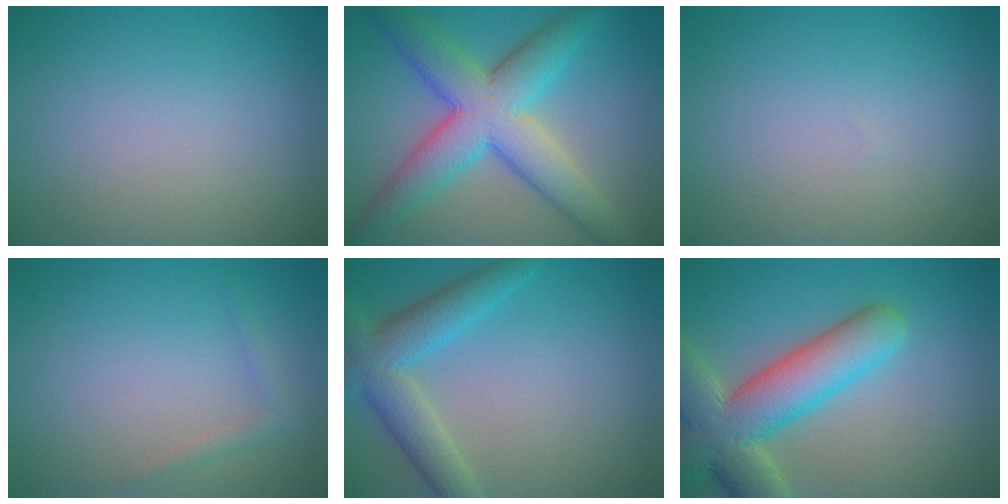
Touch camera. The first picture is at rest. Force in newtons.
{"total": 8.5, "press": 8.5, "slide": 0.3}
{"total": 0.0}
{"total": 1.1, "press": 1.1, "slide": 0.1}
{"total": 5.3, "press": 5.3, "slide": 0.4}
{"total": 9.2, "press": 9.2, "slide": 0.9}